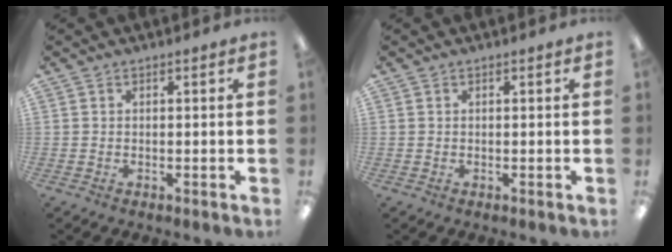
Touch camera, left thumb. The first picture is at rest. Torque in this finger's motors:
{"motor_torque": [-0.22, 0.06, -0.03, -0.07, -0.02]}